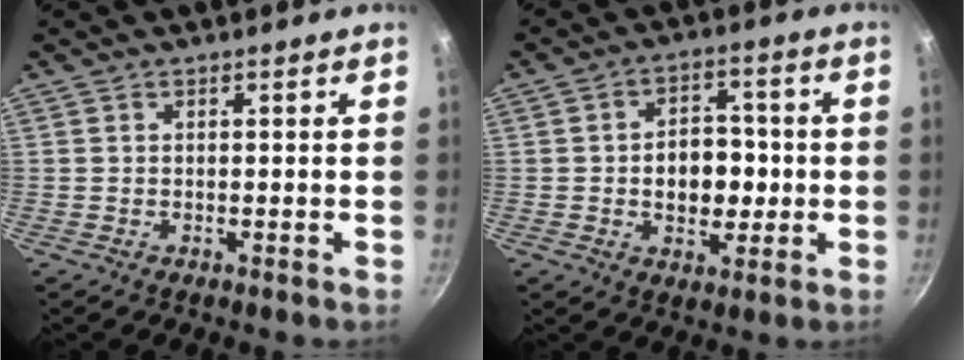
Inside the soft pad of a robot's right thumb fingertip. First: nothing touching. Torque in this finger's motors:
{"motor_torque": [-0.23, 0.45, 0.07, 0.15, 0.04]}